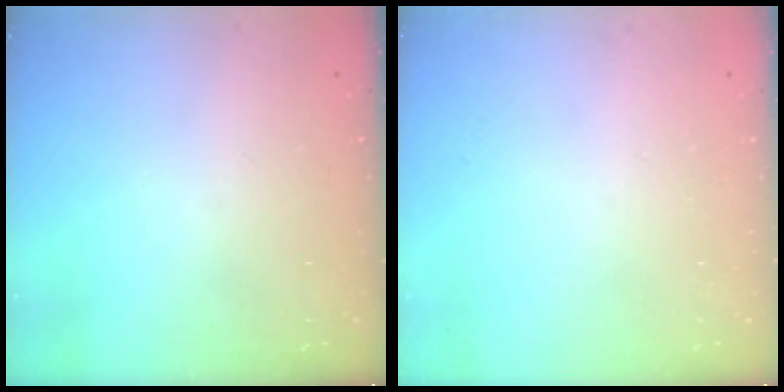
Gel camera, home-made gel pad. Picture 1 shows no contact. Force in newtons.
{"total": 0.0}